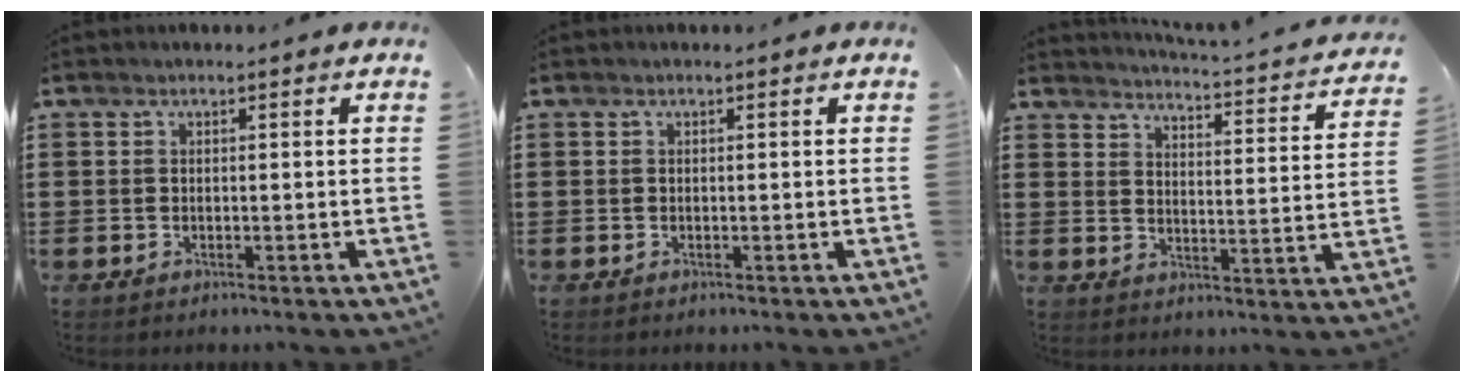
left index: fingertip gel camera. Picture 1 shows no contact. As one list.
[{"total": 0.0}, {"total": 2.7, "force": [2.6, -0.5, 0.5], "torque": [-0.024, -0.037, 0.033]}]